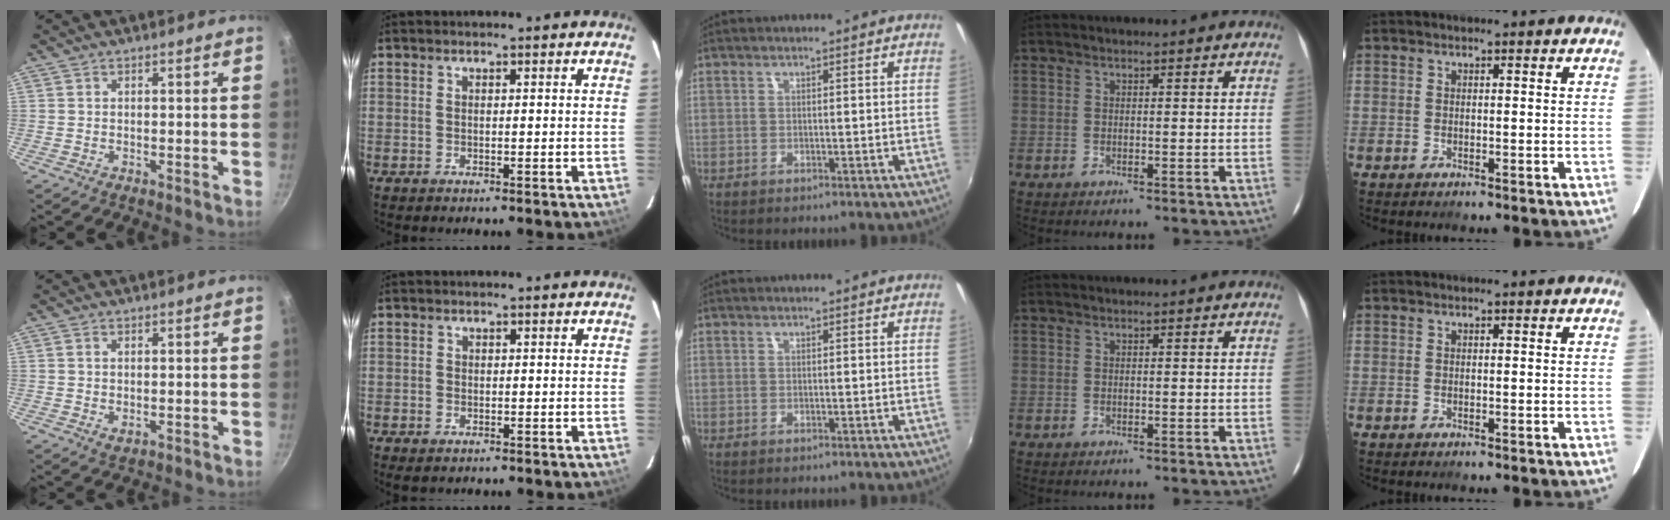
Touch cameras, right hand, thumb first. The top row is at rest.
{"thumb": {"total": 1.5, "force": [0.4, 0.9, 1.1], "torque": [-0.017, -0.003, 0.007]}, "index": {"total": 1.4, "force": [-0.8, 1.0, 0.5], "torque": [-0.009, -0.001, -0.013]}}